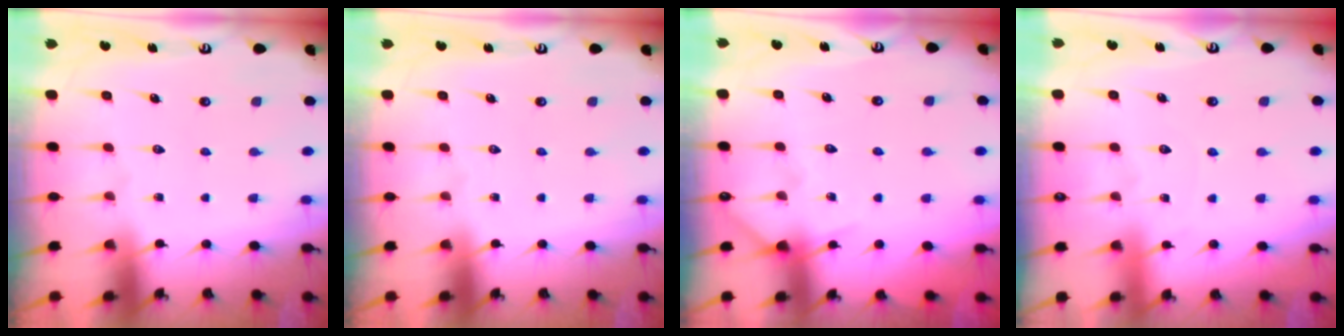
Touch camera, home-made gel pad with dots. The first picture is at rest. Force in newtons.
{"total": 0.0}
{"total": 4.1, "press": 4.1, "slide": 0.5}
{"total": 3.4, "press": 3.4, "slide": 0.4}